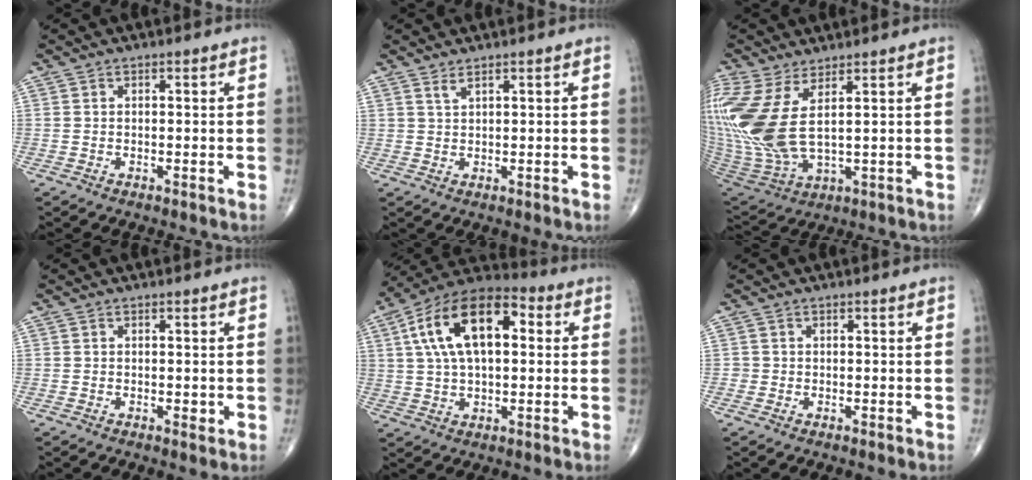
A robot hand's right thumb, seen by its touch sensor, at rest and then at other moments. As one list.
[{"total": 1.5, "force": [1.2, 0.1, 0.9], "torque": [-0.021, -0.004, 0.027]}, {"total": 16.1, "force": [4.1, 6.2, 14.2], "torque": [-0.354, -0.027, 0.097]}, {"total": 1.0, "force": [-0.2, 0.5, 0.8], "torque": [-0.007, -0.003, -0.004]}, {"total": 17.8, "force": [4.1, 9.1, 14.7], "torque": [-0.253, 0.028, 0.061]}, {"total": 0.6, "force": [-0.1, 0.6, 0.0], "torque": [0.001, 0.003, -0.003]}]